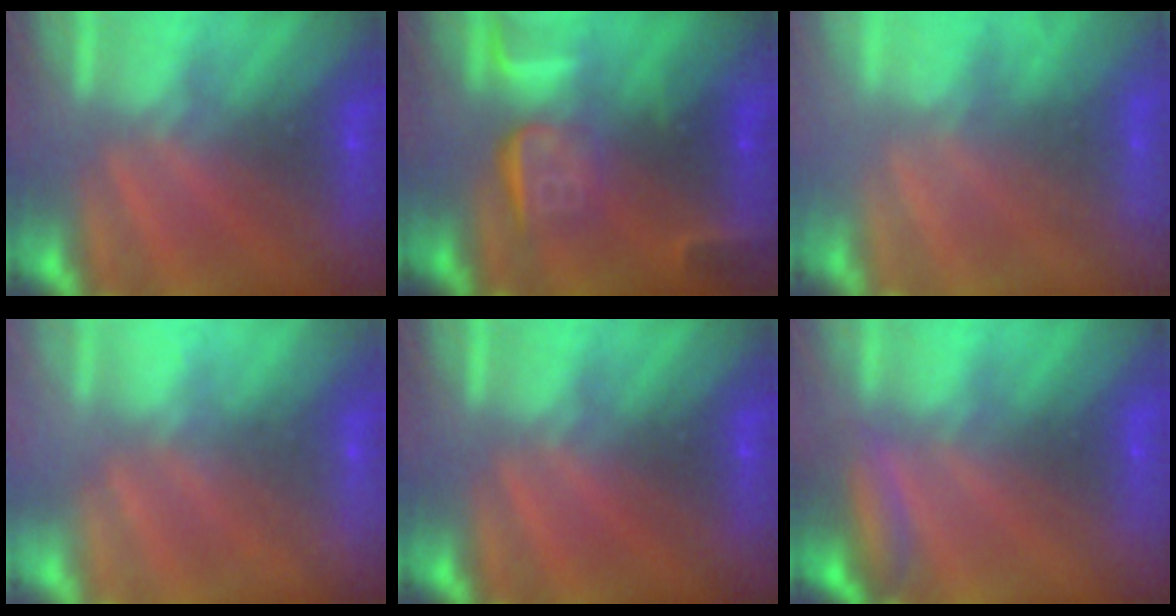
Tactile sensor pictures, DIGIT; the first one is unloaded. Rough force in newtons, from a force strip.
{"total": 8.9}
{"total": 2.1}
{"total": 2.4}
{"total": 0.0}
{"total": 2.6}